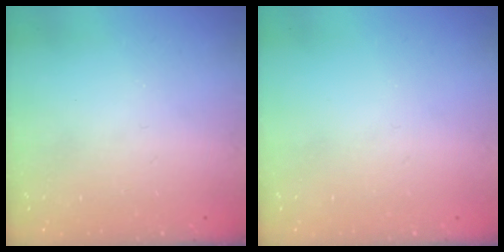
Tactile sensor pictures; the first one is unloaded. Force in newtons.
{"total": 0.0}